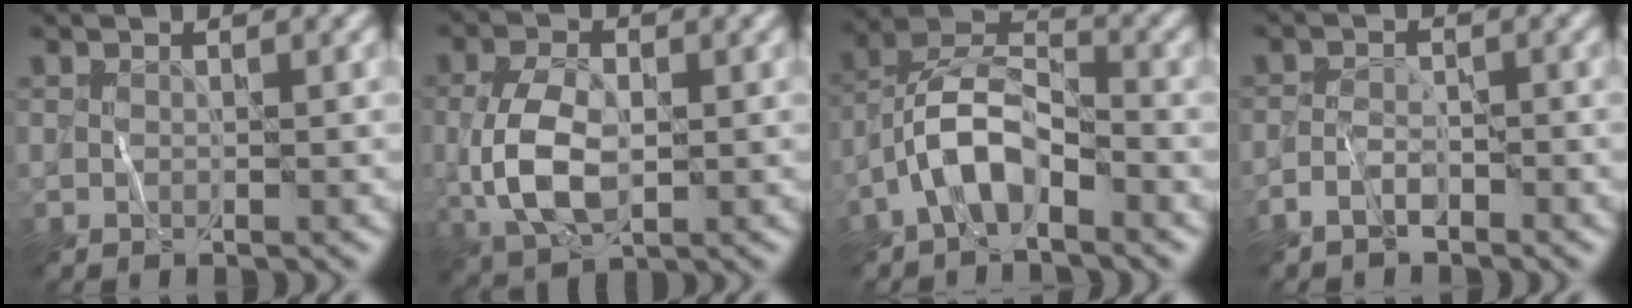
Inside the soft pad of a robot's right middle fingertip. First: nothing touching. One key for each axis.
{"total": 5.8, "fx": -0.4, "fy": 3.3, "fz": 4.7, "tx": -0.111, "ty": -0.004, "tz": -0.008}
{"total": 5.5, "fx": -3.0, "fy": 2.3, "fz": 4.0, "tx": -0.075, "ty": 0.017, "tz": -0.062}
{"total": 1.9, "fx": -1.5, "fy": 0.8, "fz": 1.0, "tx": -0.019, "ty": 0.007, "tz": -0.033}